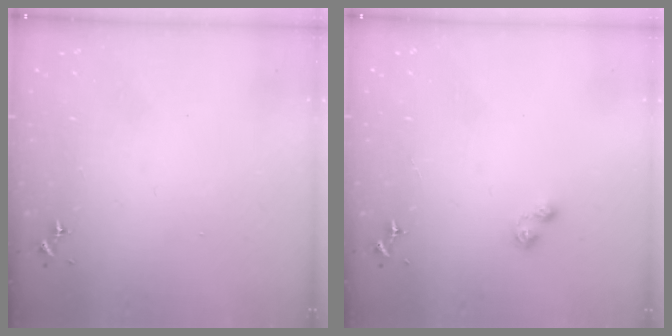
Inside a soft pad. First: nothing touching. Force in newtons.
{"total": 3.6, "press": 3.5, "slide": 0.4}